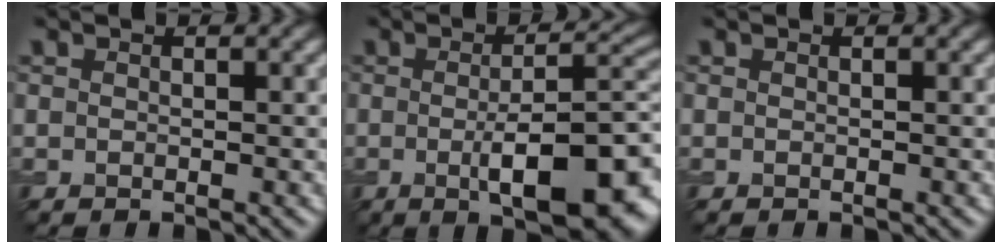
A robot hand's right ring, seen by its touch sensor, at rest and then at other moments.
{"total": 10.4, "force": [-2.3, 3.1, 9.6], "torque": [-0.139, -0.013, -0.035]}
{"total": 0.0}